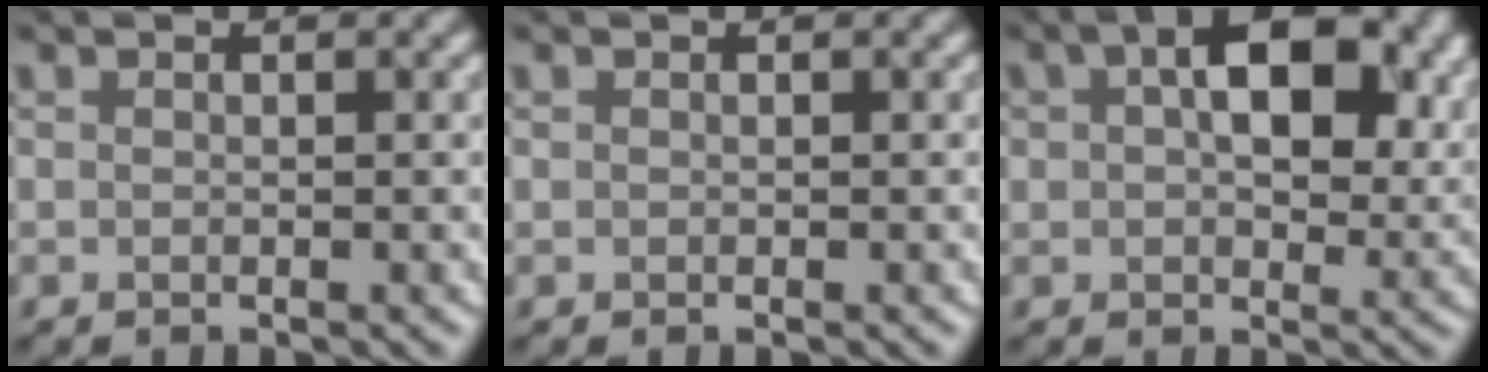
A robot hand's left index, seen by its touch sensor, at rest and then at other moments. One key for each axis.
{"total": 0.0}
{"total": 9.5, "fx": 3.0, "fy": 5.6, "fz": 7.1, "tx": -0.101, "ty": 0.009, "tz": 0.035}